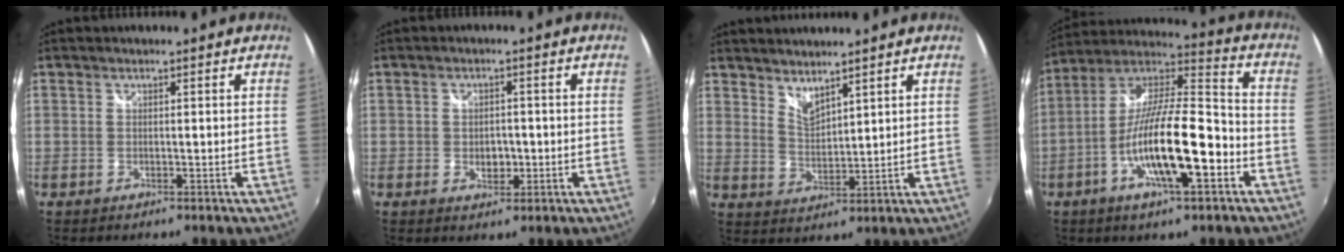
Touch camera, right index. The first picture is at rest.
{"total": 3.6, "force": [-0.8, 2.5, 2.4], "torque": [-0.040, -0.001, -0.012]}
{"total": 4.5, "force": [4.0, 1.0, 1.7], "torque": [-0.025, -0.006, 0.071]}
{"total": 18.3, "force": [-6.4, 4.4, 16.5], "torque": [-0.305, -0.005, -0.121]}